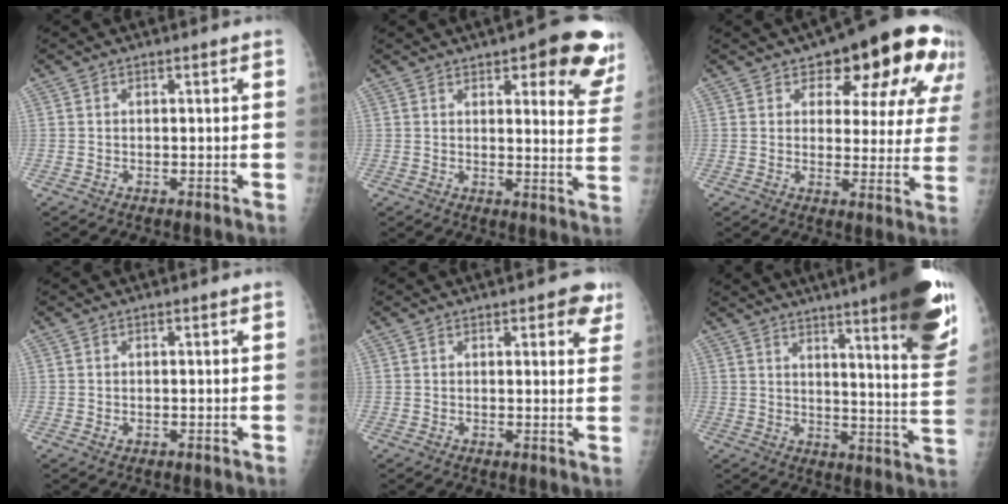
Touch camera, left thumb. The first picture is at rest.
{"total": 13.9, "force": [8.1, 4.8, 10.2], "torque": [-0.073, -0.039, 0.086]}
{"total": 17.5, "force": [10.3, 8.5, 11.2], "torque": [-0.096, -0.031, 0.120]}
{"total": 0.7, "force": [0.0, 0.5, 0.4], "torque": [-0.005, 0.000, 0.001]}
{"total": 5.1, "force": [2.9, 2.2, 3.5], "torque": [-0.010, -0.009, 0.026]}
{"total": 24.2, "force": [15.4, 3.0, 18.4], "torque": [-0.226, -0.074, 0.200]}